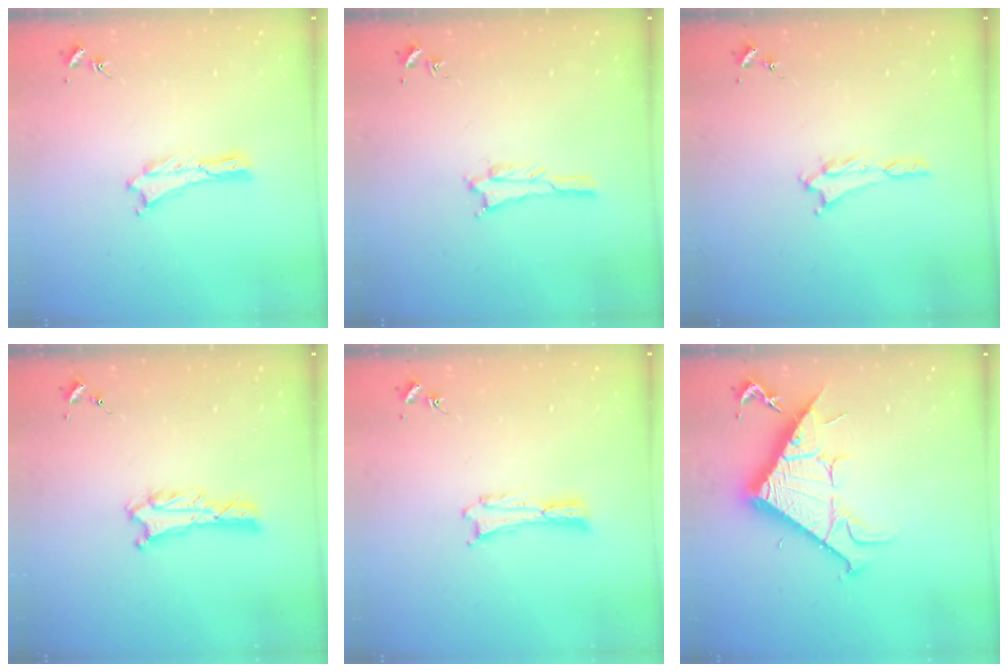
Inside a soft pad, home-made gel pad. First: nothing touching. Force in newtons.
{"total": 1.1, "press": 1.1, "slide": 0.1}
{"total": 1.2, "press": 1.2, "slide": 0.2}
{"total": 0.7, "press": 0.7, "slide": 0.1}
{"total": 0.0}
{"total": 12.4, "press": 12.4, "slide": 0.2}